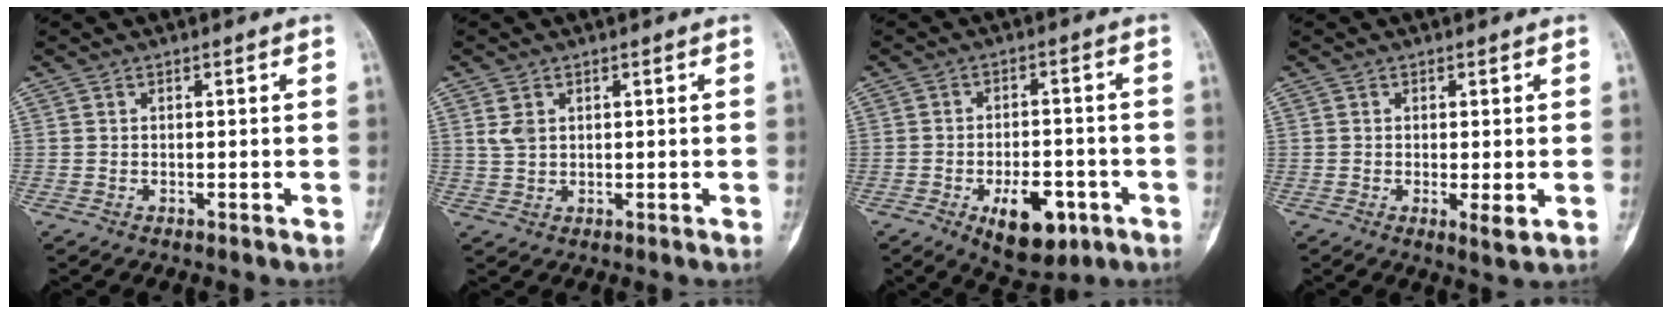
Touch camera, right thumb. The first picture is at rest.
{"total": 2.7, "force": [1.1, 1.8, 1.7], "torque": [-0.033, 0.001, 0.029]}
{"total": 12.1, "force": [-5.4, 6.4, 8.8], "torque": [-0.101, 0.022, -0.072]}
{"total": 2.9, "force": [-0.5, 0.7, 2.8], "torque": [-0.046, -0.010, -0.010]}